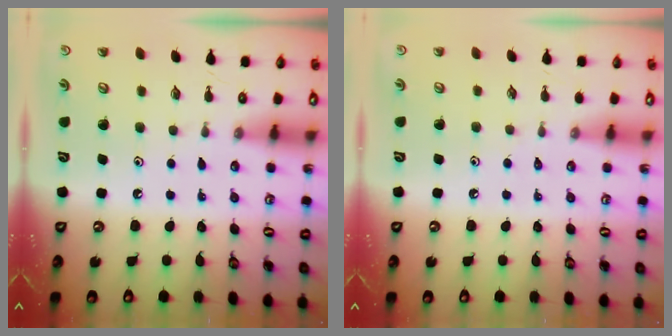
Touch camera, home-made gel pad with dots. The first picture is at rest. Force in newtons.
{"total": 2.1, "press": 2.1, "slide": 0.4}